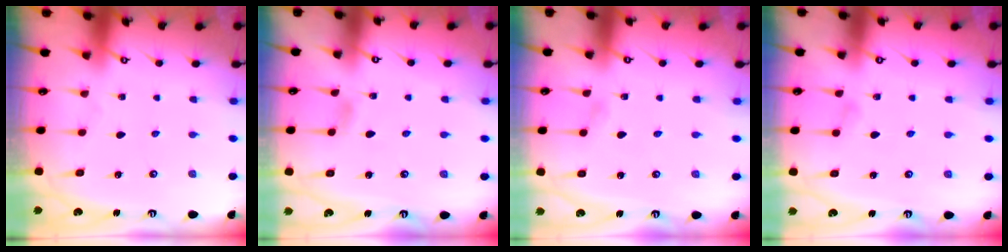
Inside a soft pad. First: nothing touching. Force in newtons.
{"total": 3.6, "press": 3.6, "slide": 0.4}
{"total": 2.0, "press": 2.0, "slide": 0.3}
{"total": 3.3, "press": 3.3, "slide": 0.4}